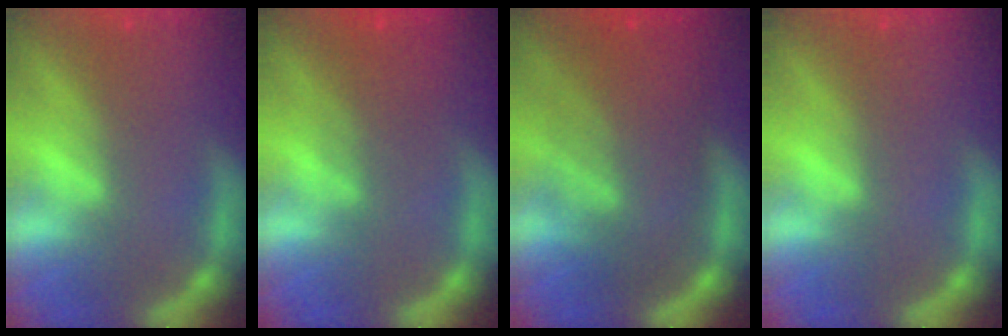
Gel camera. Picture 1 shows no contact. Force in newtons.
{"total": 3.6}
{"total": 9.5}
{"total": 0.0}